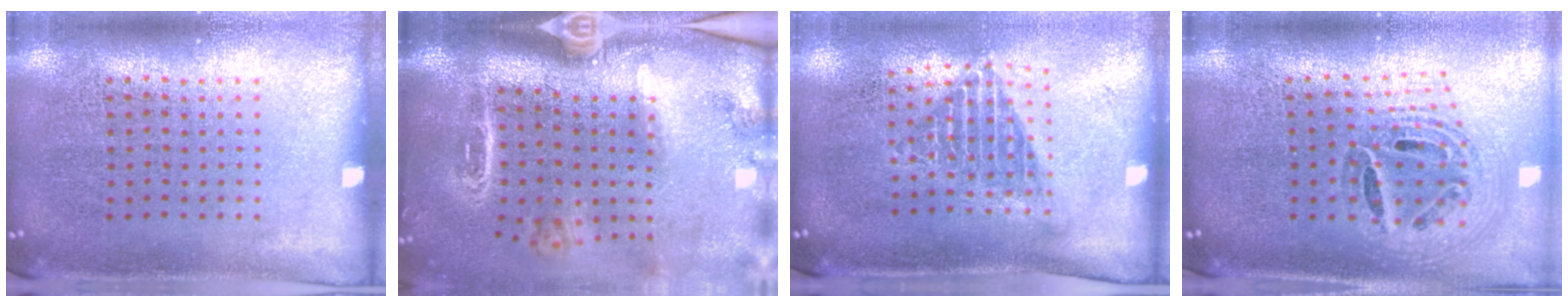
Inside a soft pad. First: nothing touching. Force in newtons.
{"total": 3.0, "press": 2.1, "slide": 2.1}
{"total": 1.4, "press": 1.1, "slide": 0.9}
{"total": 1.5, "press": 1.3, "slide": 0.7}